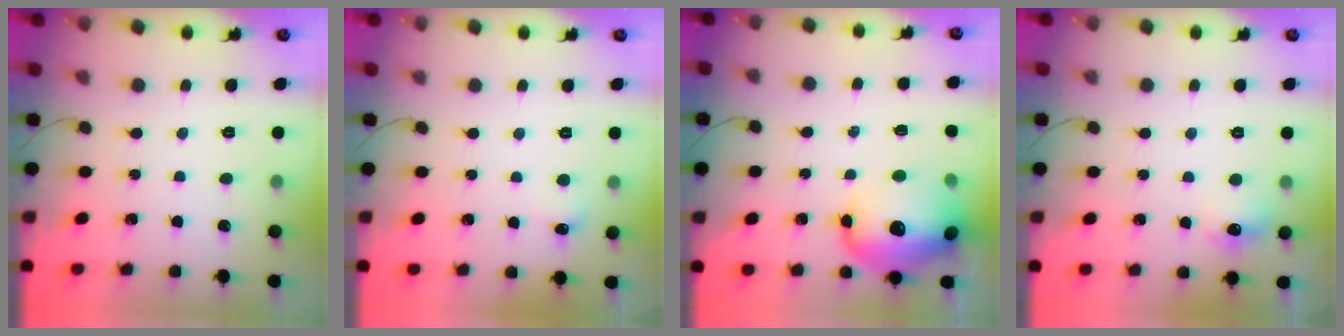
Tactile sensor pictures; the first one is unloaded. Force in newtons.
{"total": 4.1, "press": 4.0, "slide": 1.1}
{"total": 19.7, "press": 18.4, "slide": 7.2}
{"total": 7.1, "press": 7.0, "slide": 1.4}